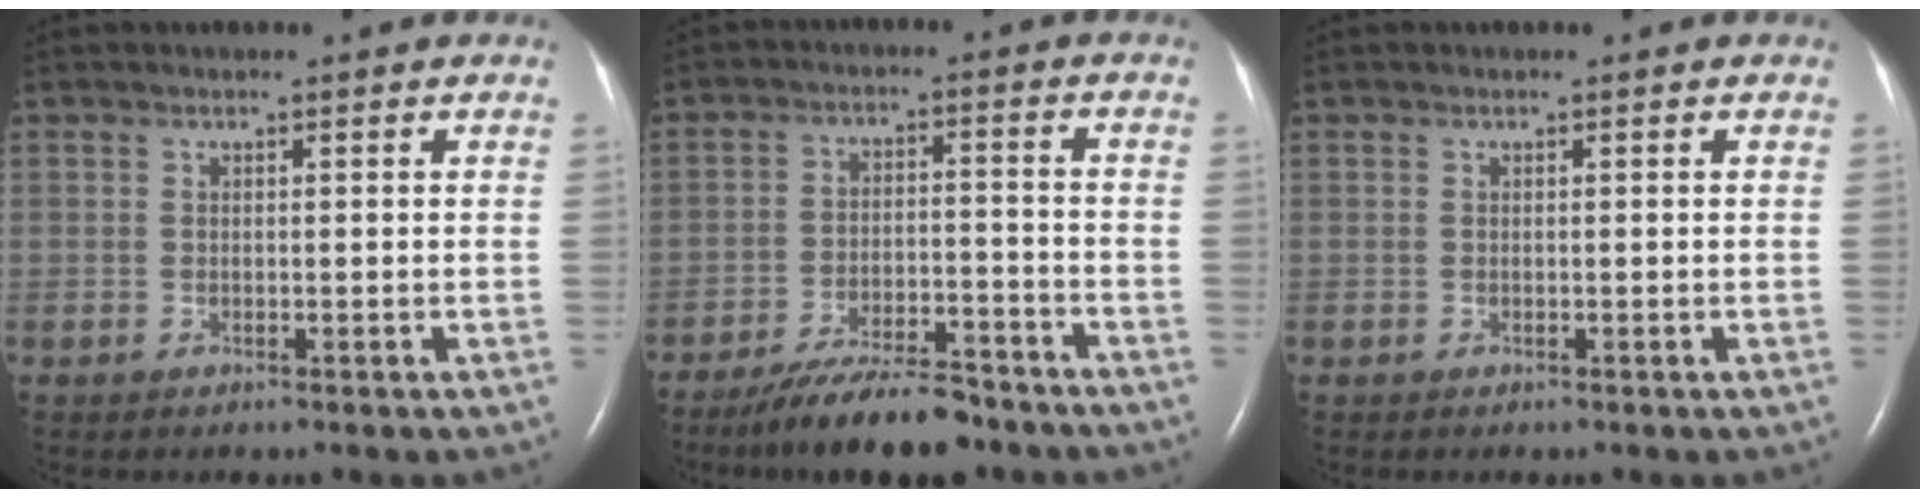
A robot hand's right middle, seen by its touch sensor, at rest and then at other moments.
{"total": 10.8, "force": [-9.2, 2.2, 5.3], "torque": [-0.089, -0.011, -0.153]}
{"total": 0.0}